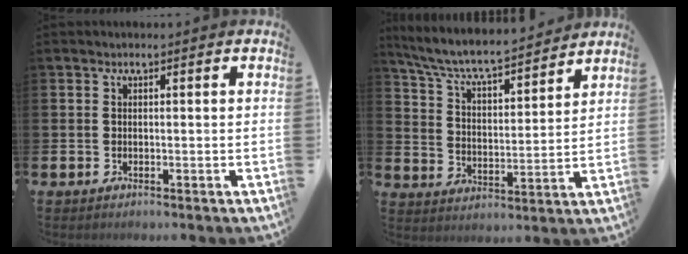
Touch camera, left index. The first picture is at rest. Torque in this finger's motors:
{"motor_torque": [0.15, -0.51, 0.74, 0.21]}